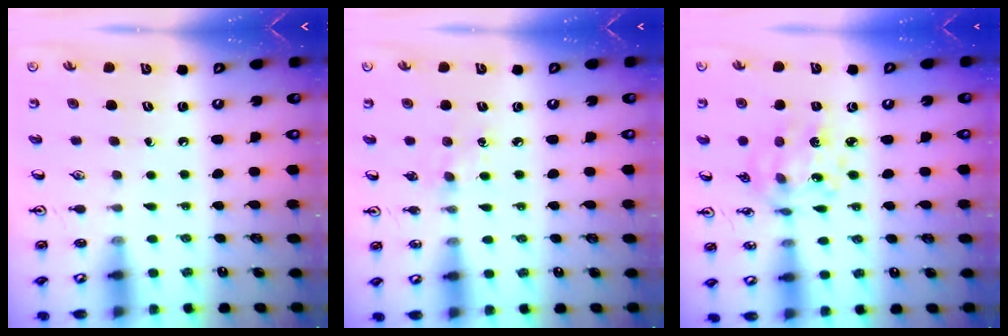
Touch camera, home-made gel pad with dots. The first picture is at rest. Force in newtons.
{"total": 5.1, "press": 5.0, "slide": 0.6}
{"total": 9.0, "press": 8.6, "slide": 2.8}